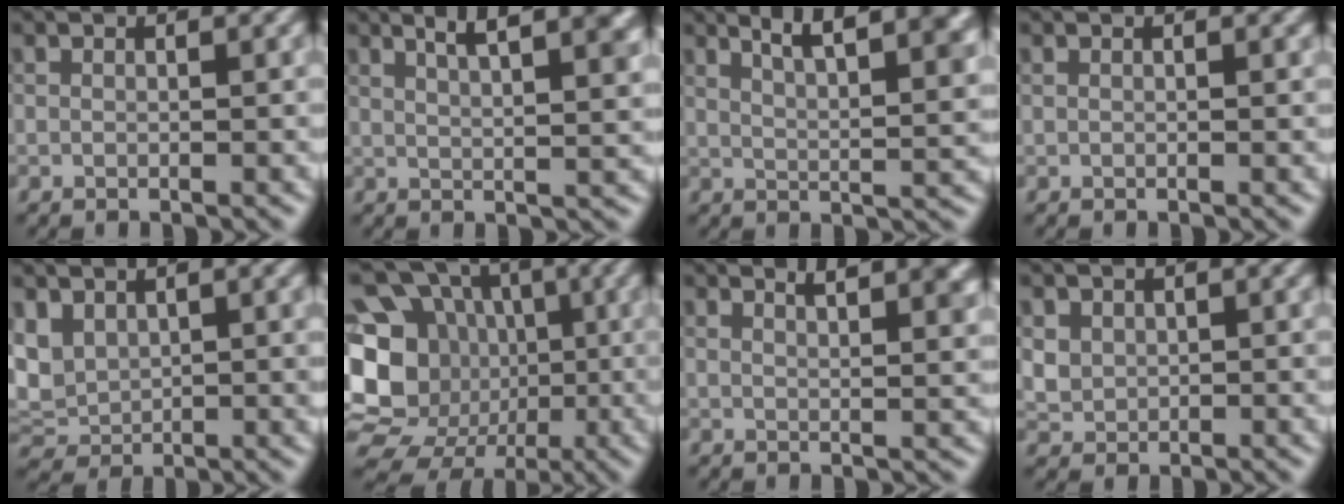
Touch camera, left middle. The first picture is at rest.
{"total": 6.2, "force": [3.8, 1.9, 4.5], "torque": [-0.036, 0.021, 0.051]}
{"total": 8.1, "force": [5.3, 2.4, 5.6], "torque": [-0.056, 0.023, 0.070]}
{"total": 0.8, "force": [0.5, 0.4, 0.5], "torque": [-0.005, 0.003, 0.005]}
{"total": 4.0, "force": [1.4, 2.7, 2.6], "torque": [-0.064, 0.005, 0.030]}
{"total": 17.0, "force": [-1.8, 15.5, 6.9], "torque": [-0.172, 0.013, -0.049]}
{"total": 4.9, "force": [3.4, 1.7, 3.1], "torque": [-0.010, 0.023, 0.036]}
{"total": 1.9, "force": [0.5, 1.6, 0.8], "torque": [-0.024, 0.002, 0.015]}